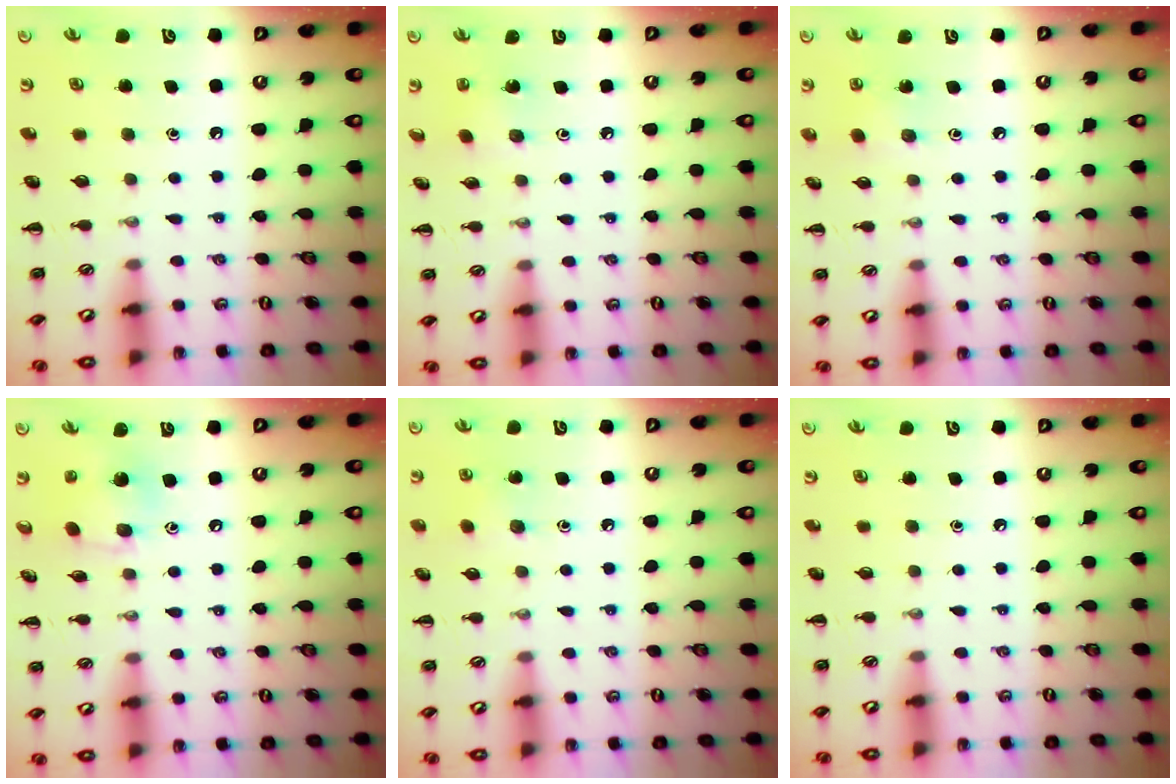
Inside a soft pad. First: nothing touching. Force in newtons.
{"total": 2.4, "press": 2.2, "slide": 0.7}
{"total": 3.4, "press": 3.2, "slide": 0.9}
{"total": 8.5, "press": 8.3, "slide": 2.2}
{"total": 6.1, "press": 5.9, "slide": 1.7}
{"total": 0.0}